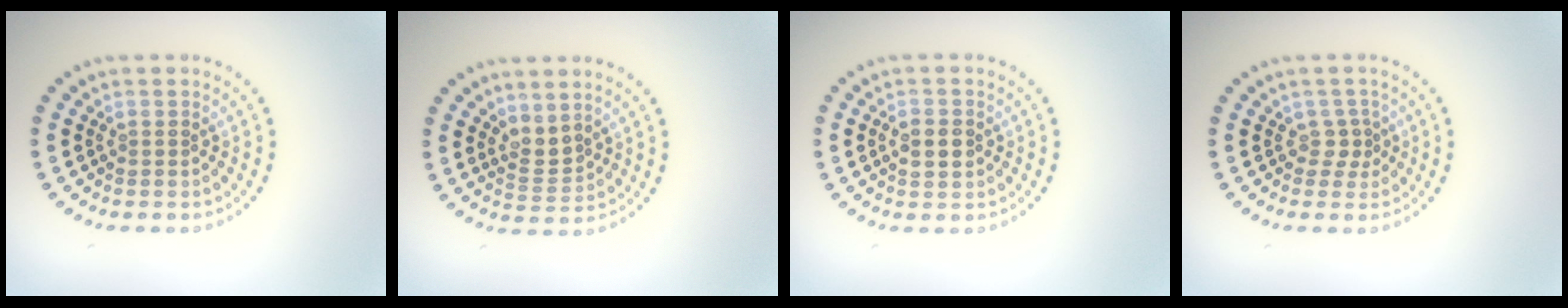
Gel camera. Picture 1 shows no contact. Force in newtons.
{"total": 1.9, "press": 1.4, "slide": 1.3}
{"total": 2.7, "press": 2.7, "slide": 0.1}
{"total": 1.3, "press": 0.9, "slide": 0.9}